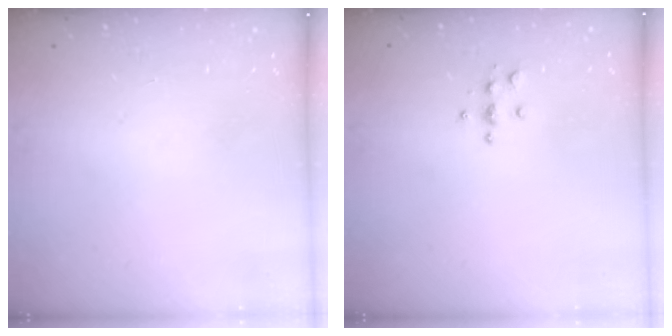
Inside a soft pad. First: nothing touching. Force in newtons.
{"total": 3.9, "press": 3.9, "slide": 0.5}